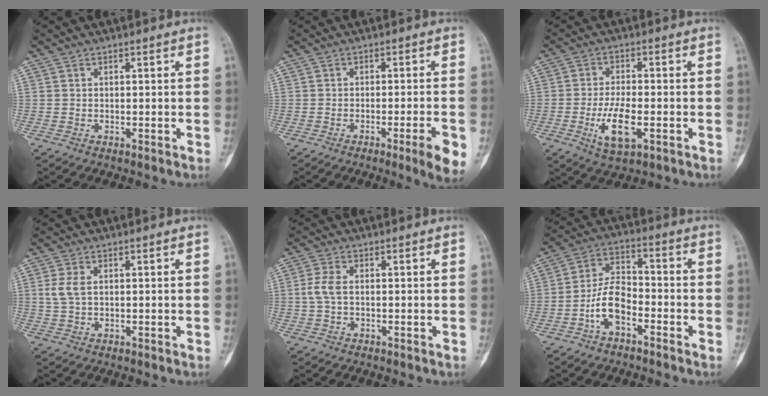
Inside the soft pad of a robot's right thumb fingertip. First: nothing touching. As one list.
[{"total": 6.3, "force": [-2.7, 0.3, 5.7], "torque": [-0.081, -0.001, -0.035]}, {"total": 8.3, "force": [-2.5, 3.4, 7.1], "torque": [-0.131, 0.004, -0.040]}, {"total": 3.2, "force": [0.6, 1.7, 2.6], "torque": [-0.070, 0.003, 0.014]}, {"total": 3.3, "force": [0.0, 1.6, 2.8], "torque": [-0.077, 0.005, -0.002]}, {"total": 8.2, "force": [-3.7, 4.3, 6.0], "torque": [-0.109, 0.039, -0.076]}]